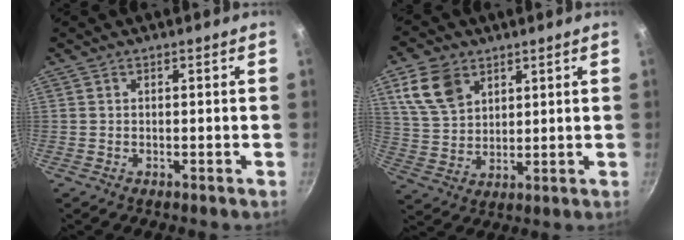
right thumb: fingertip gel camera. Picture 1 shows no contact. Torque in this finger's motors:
{"motor_torque": [-0.15, 0.39, 0.61, 0.27, 0.04]}